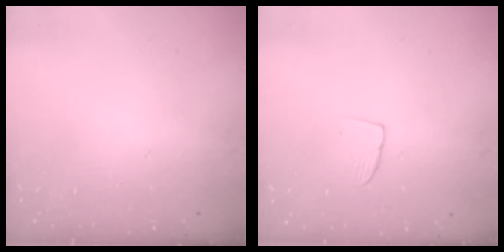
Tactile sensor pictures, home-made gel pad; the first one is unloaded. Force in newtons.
{"total": 4.9, "press": 4.9, "slide": 0.4}